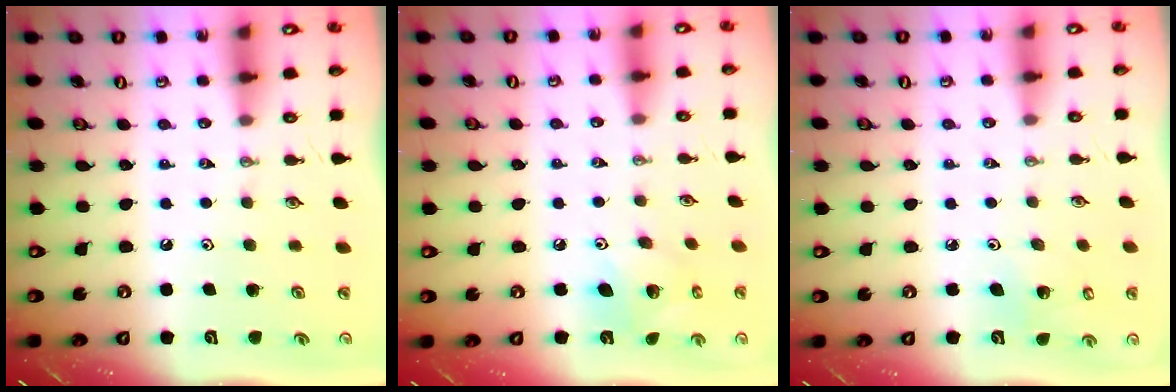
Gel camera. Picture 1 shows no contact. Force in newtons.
{"total": 9.7, "press": 9.7, "slide": 0.4}
{"total": 3.5, "press": 3.4, "slide": 1.1}